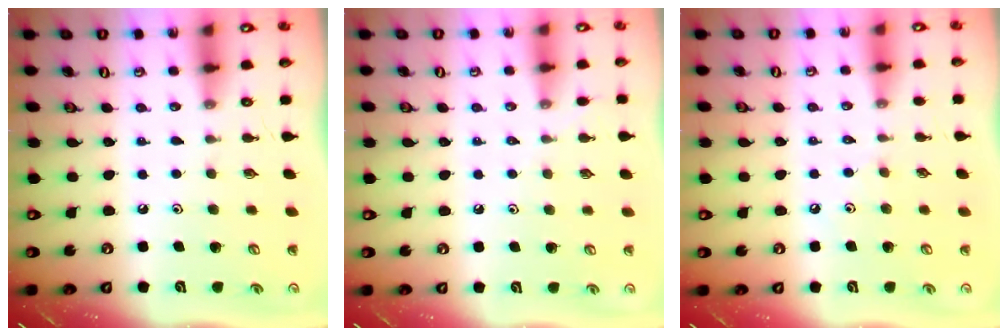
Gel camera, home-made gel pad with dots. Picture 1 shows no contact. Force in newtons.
{"total": 2.8, "press": 2.8, "slide": 0.4}
{"total": 3.6, "press": 3.6, "slide": 0.6}